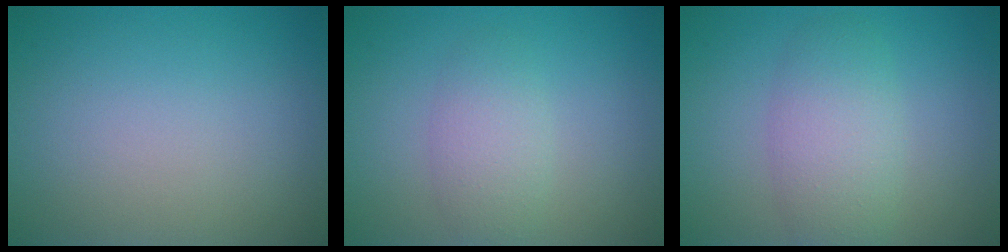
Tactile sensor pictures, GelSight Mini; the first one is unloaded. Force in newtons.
{"total": 2.7, "press": 2.7, "slide": 0.1}
{"total": 4.2, "press": 4.2, "slide": 0.2}